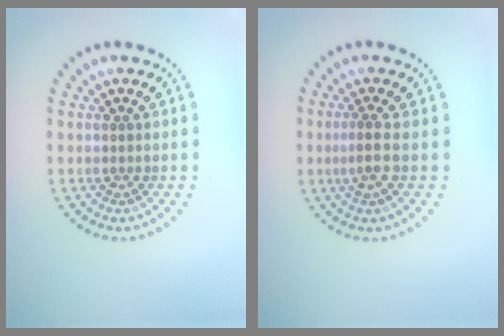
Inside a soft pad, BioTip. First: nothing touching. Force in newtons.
{"total": 1.7, "press": 1.4, "slide": 0.9}